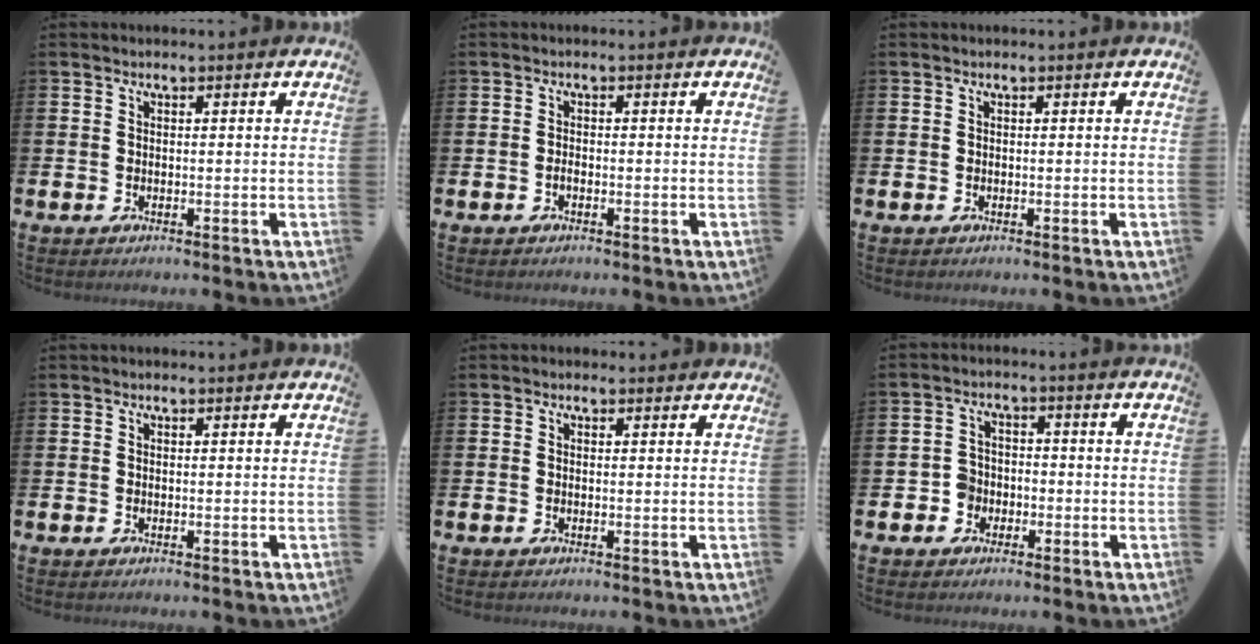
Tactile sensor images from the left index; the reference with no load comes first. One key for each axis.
{"total": 0.7, "fx": -0.5, "fy": 0.3, "fz": 0.5, "tx": -0.015, "ty": 0.000, "tz": -0.008}
{"total": 0.0}
{"total": 0.0}
{"total": 0.6, "fx": 0.4, "fy": 0.4, "fz": 0.2, "tx": 0.009, "ty": 0.000, "tz": 0.002}
{"total": 3.1, "fx": -1.7, "fy": 2.6, "fz": 0.4, "tx": -0.020, "ty": 0.008, "tz": -0.039}